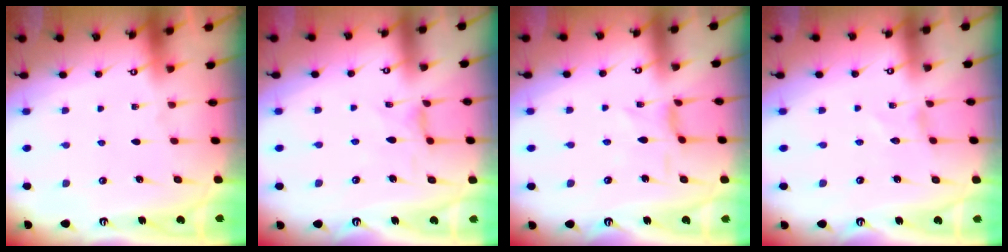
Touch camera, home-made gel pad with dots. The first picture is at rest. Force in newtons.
{"total": 0.7, "press": 0.6, "slide": 0.4}
{"total": 3.1, "press": 3.1, "slide": 0.5}
{"total": 0.0}